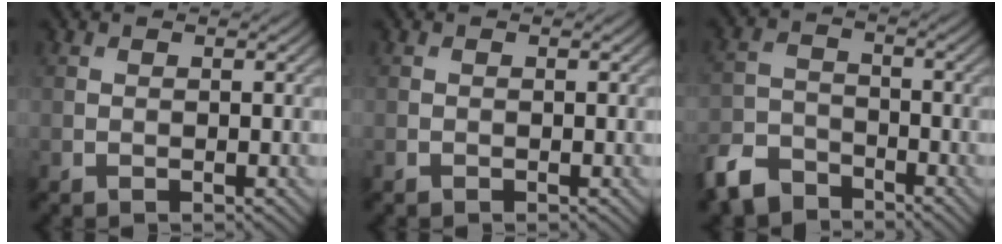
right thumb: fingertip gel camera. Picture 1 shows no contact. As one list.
[{"total": 0.0}, {"total": 6.8, "force": [-5.5, 3.3, 2.4], "torque": [-0.054, -0.008, -0.123]}]